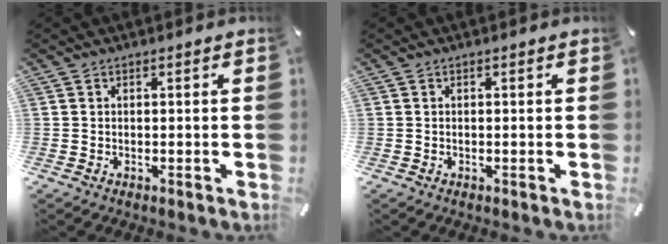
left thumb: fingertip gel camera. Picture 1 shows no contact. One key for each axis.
{"total": 0.0}